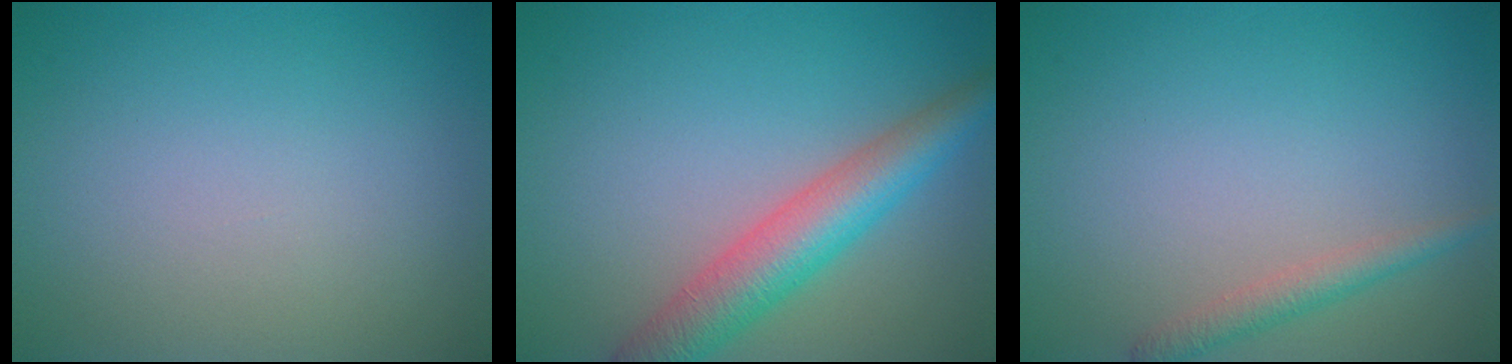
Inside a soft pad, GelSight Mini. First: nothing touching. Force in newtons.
{"total": 5.6, "press": 5.6, "slide": 0.3}
{"total": 1.8, "press": 1.8, "slide": 0.1}